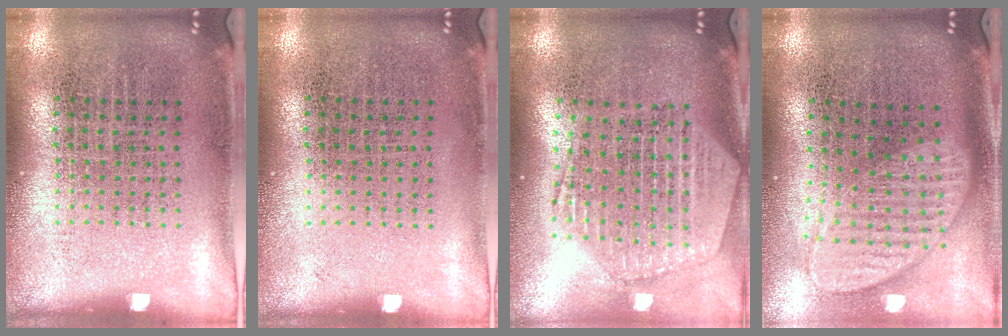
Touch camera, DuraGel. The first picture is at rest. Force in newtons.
{"total": 0.0}
{"total": 2.6, "press": 2.2, "slide": 1.3}
{"total": 2.0, "press": 1.6, "slide": 1.2}